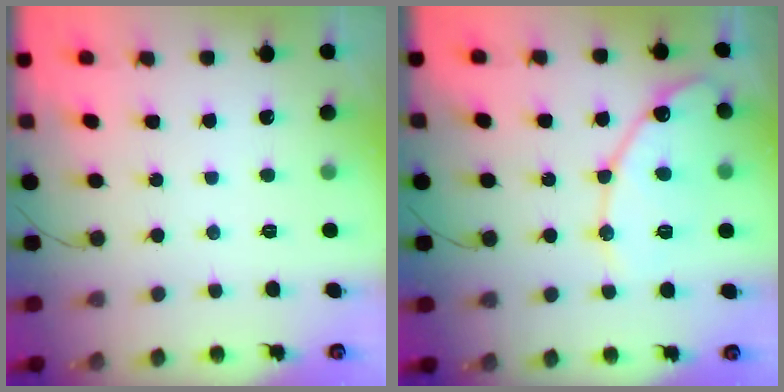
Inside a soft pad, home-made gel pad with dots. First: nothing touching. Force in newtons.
{"total": 13.7, "press": 13.7, "slide": 1.1}